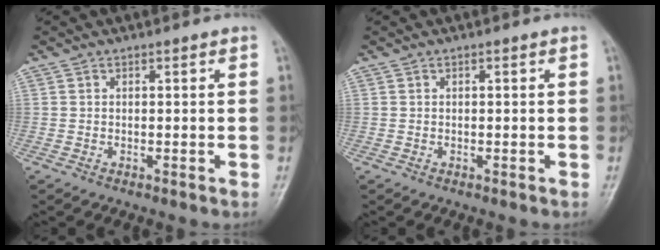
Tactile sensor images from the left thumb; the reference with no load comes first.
{"total": 0.0}